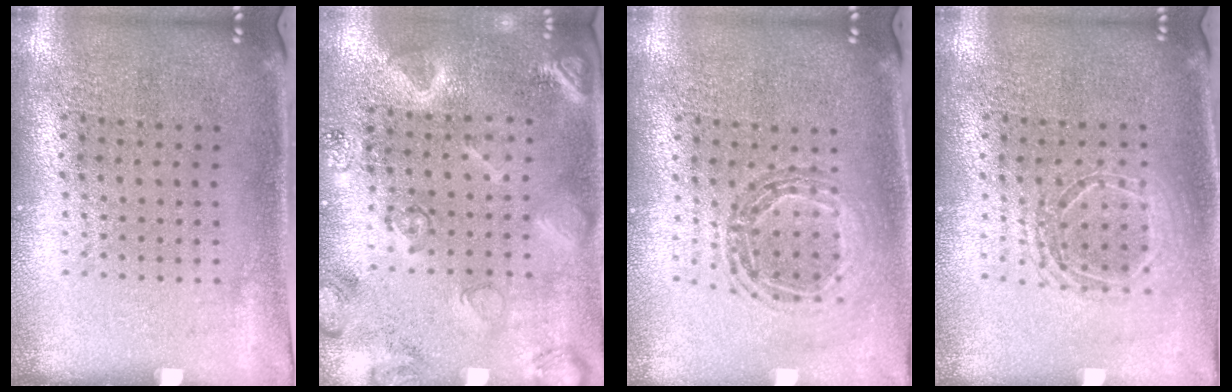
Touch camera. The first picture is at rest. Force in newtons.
{"total": 2.3, "press": 2.3, "slide": 0.3}
{"total": 0.9, "press": 0.9, "slide": 0.2}
{"total": 1.5, "press": 1.4, "slide": 0.7}